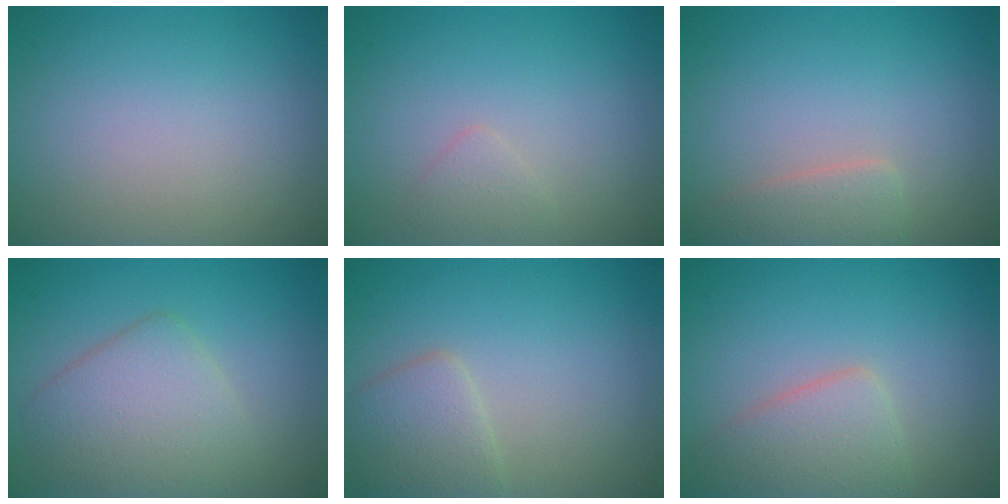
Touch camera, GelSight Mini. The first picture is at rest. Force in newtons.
{"total": 1.1, "press": 1.1, "slide": 0.0}
{"total": 2.2, "press": 2.2, "slide": 0.1}
{"total": 4.8, "press": 4.8, "slide": 0.1}
{"total": 2.9, "press": 2.9, "slide": 0.1}
{"total": 3.5, "press": 3.5, "slide": 0.3}